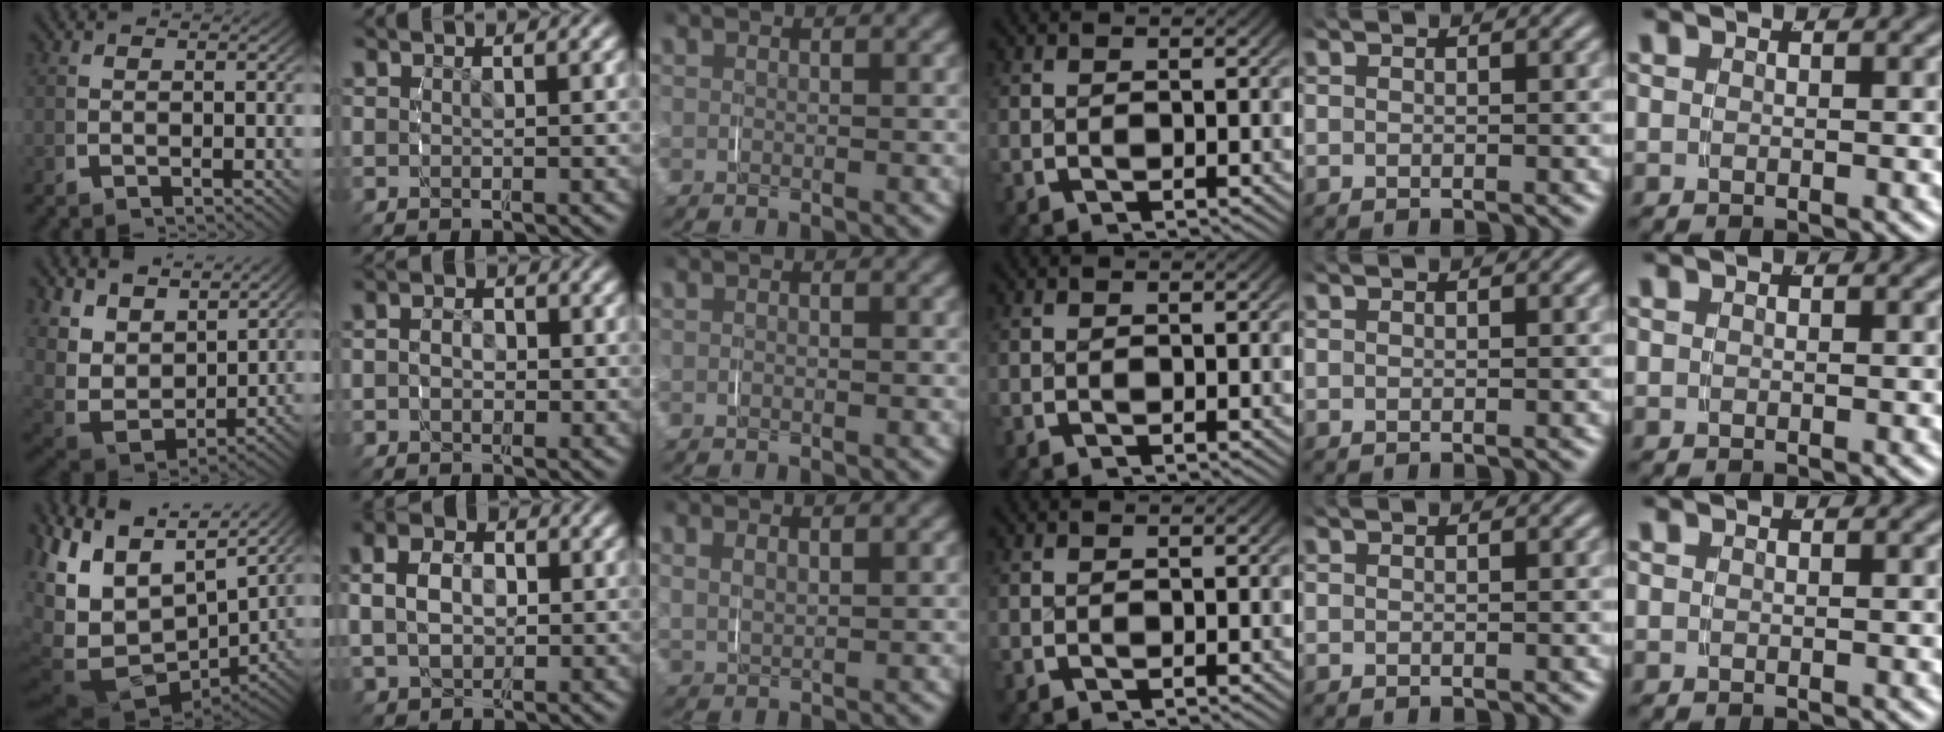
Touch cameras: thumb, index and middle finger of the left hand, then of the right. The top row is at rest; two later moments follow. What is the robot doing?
{"motion": "grasp_and_lifting", "object": "scarf"}